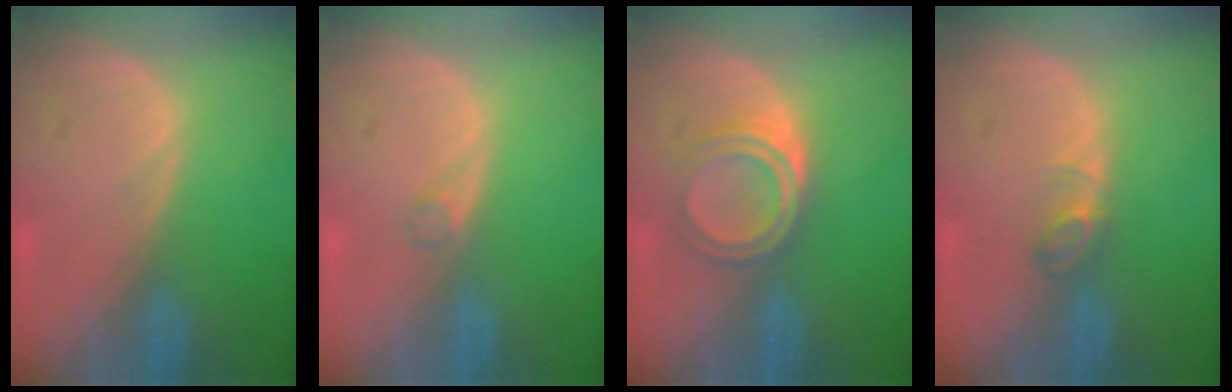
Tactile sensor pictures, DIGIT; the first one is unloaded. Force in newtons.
{"total": 0.9, "press": 0.9, "slide": 0.1}
{"total": 5.2, "press": 4.4, "slide": 2.7}
{"total": 2.4, "press": 2.4, "slide": 0.4}